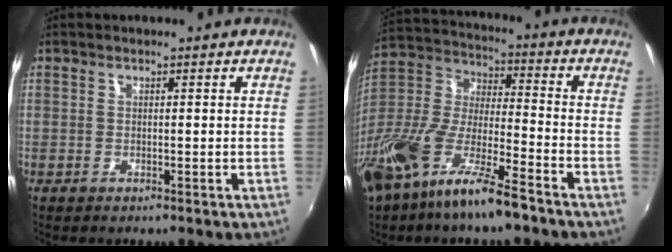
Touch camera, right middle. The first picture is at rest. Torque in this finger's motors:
{"motor_torque": [1.11, -1.03, 0.89, 0.21]}